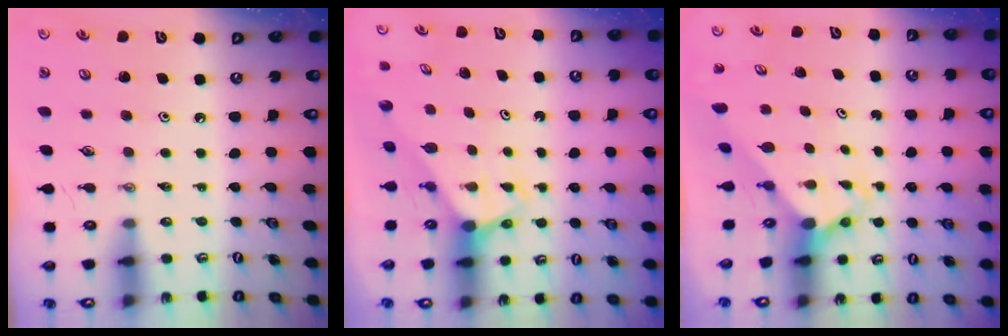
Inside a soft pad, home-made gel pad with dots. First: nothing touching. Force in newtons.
{"total": 3.2, "press": 3.2, "slide": 0.2}
{"total": 2.8, "press": 2.8, "slide": 0.3}